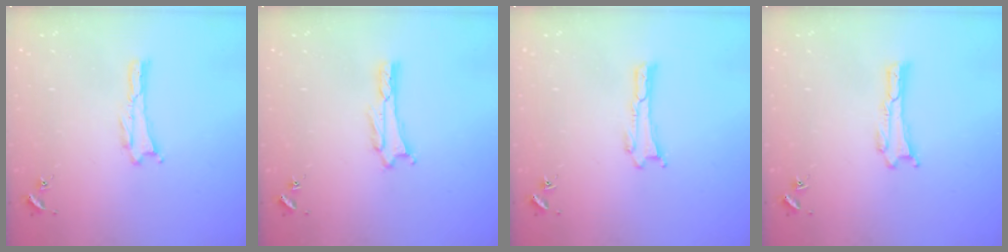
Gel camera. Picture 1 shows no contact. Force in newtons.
{"total": 1.8, "press": 1.8, "slide": 0.2}
{"total": 0.0}
{"total": 0.0}